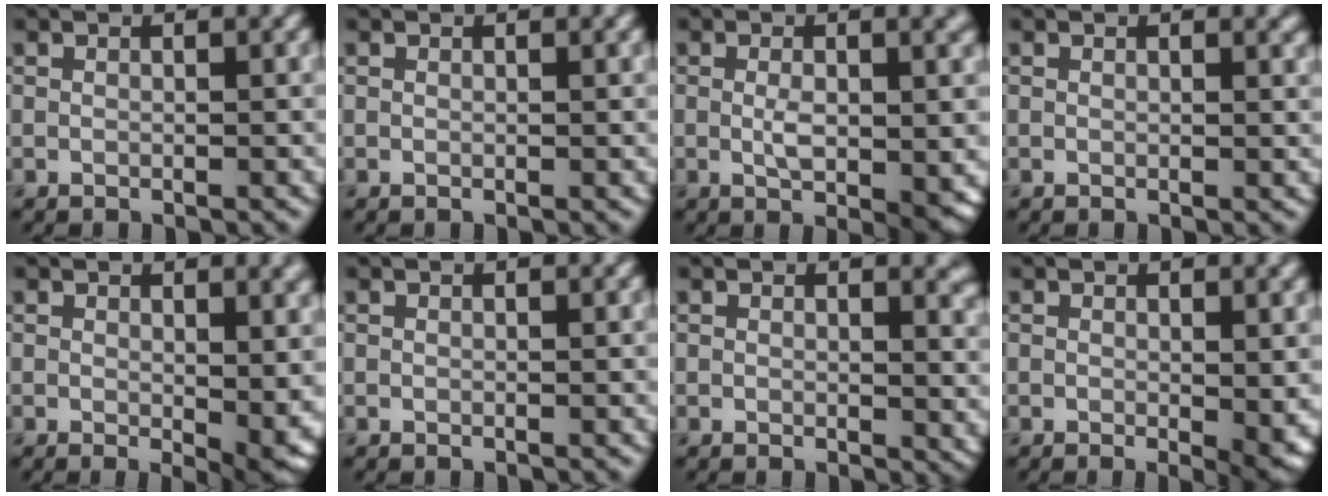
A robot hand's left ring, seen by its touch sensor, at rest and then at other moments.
{"total": 0.0}
{"total": 5.3, "force": [-0.2, 1.9, 5.0], "torque": [-0.079, -0.004, -0.001]}
{"total": 0.7, "force": [0.5, 0.1, 0.3], "torque": [-0.002, -0.001, 0.009]}
{"total": 5.7, "force": [0.4, 1.8, 5.3], "torque": [-0.064, -0.023, 0.017]}
{"total": 0.0}
{"total": 2.2, "force": [0.9, 1.2, 1.6], "torque": [-0.015, -0.008, 0.016]}
{"total": 3.0, "force": [-0.1, 0.6, 2.9], "torque": [-0.036, -0.013, 0.000]}